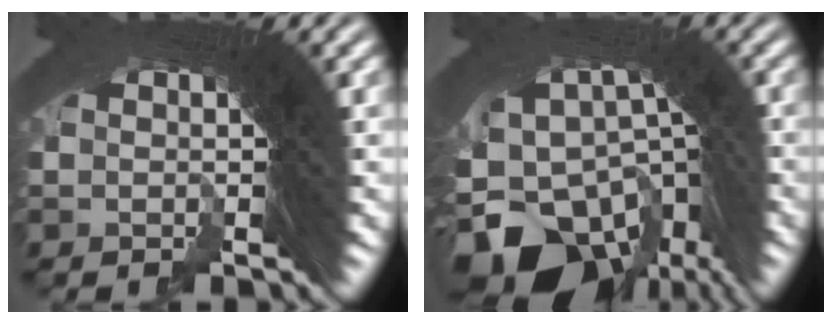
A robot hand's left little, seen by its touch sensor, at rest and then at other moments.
{"total": 17.2, "force": [-6.2, 11.0, 11.7], "torque": [-0.250, -0.070, -0.066]}